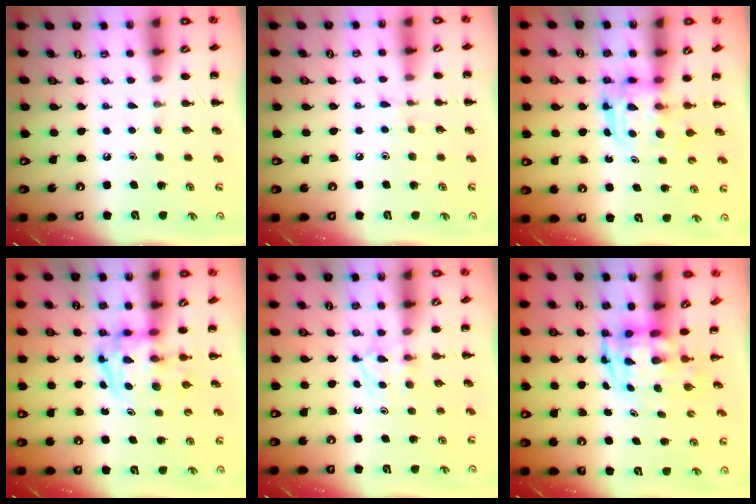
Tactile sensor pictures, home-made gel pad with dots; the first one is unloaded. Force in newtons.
{"total": 4.4, "press": 4.1, "slide": 1.6}
{"total": 3.1, "press": 3.1, "slide": 0.2}
{"total": 4.0, "press": 3.9, "slide": 0.7}
{"total": 3.3, "press": 3.1, "slide": 1.2}
{"total": 3.1, "press": 2.9, "slide": 1.0}